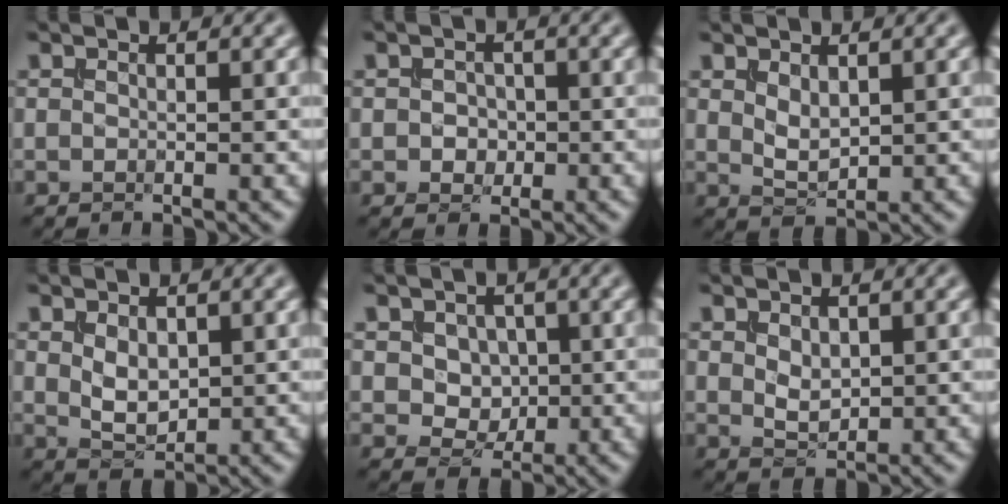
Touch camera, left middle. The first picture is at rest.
{"total": 1.6, "force": [-0.2, 1.3, 0.8], "torque": [-0.014, -0.002, -0.007]}
{"total": 1.9, "force": [0.7, 1.0, 1.4], "torque": [-0.034, -0.004, 0.019]}
{"total": 2.4, "force": [0.5, 1.5, 1.9], "torque": [-0.039, -0.003, 0.014]}
{"total": 3.1, "force": [0.7, 2.5, 1.7], "torque": [-0.039, -0.009, 0.021]}
{"total": 1.7, "force": [0.4, 1.1, 1.3], "torque": [-0.027, -0.003, 0.012]}